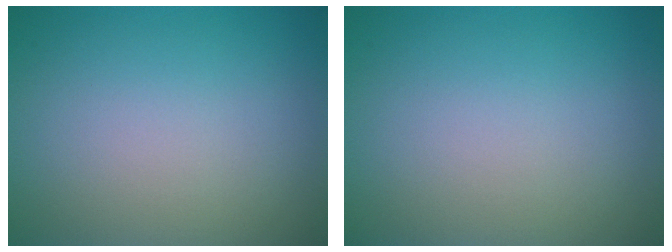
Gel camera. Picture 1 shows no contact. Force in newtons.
{"total": 0.0}